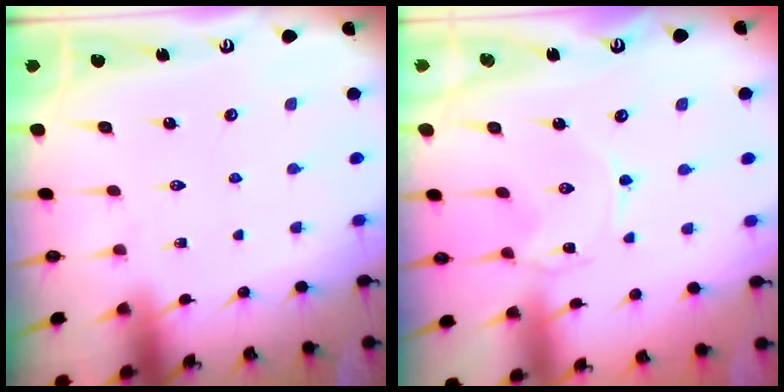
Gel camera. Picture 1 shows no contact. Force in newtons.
{"total": 0.0}